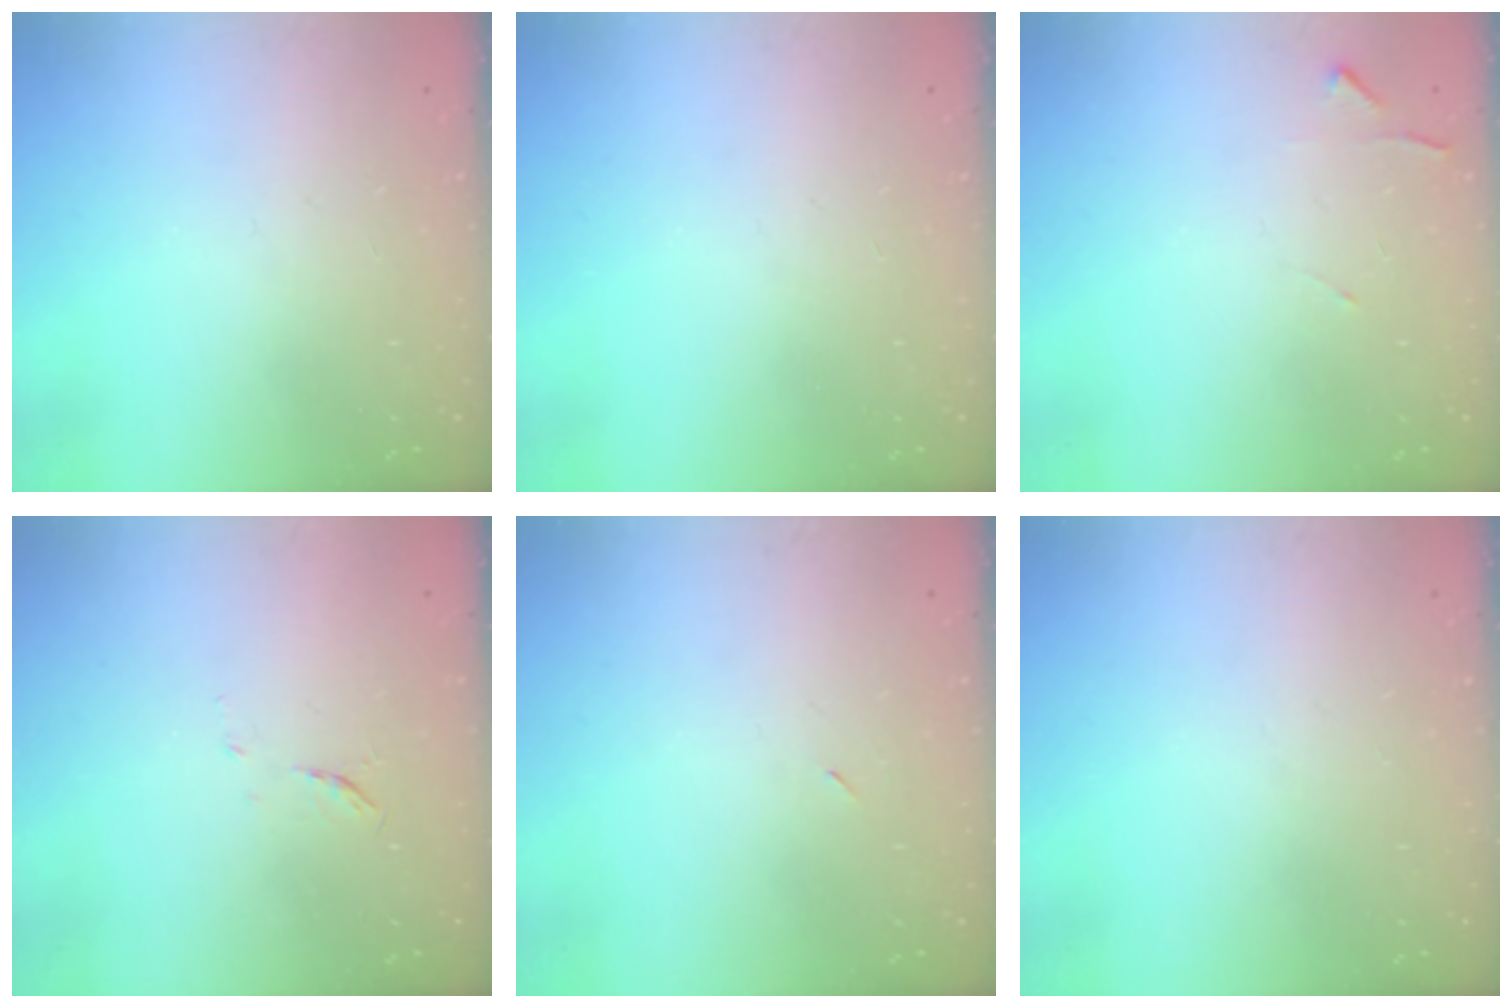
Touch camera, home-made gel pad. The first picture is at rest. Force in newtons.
{"total": 0.0}
{"total": 4.7, "press": 4.6, "slide": 0.6}
{"total": 4.3, "press": 4.1, "slide": 1.3}
{"total": 2.3, "press": 2.0, "slide": 1.2}
{"total": 0.0}